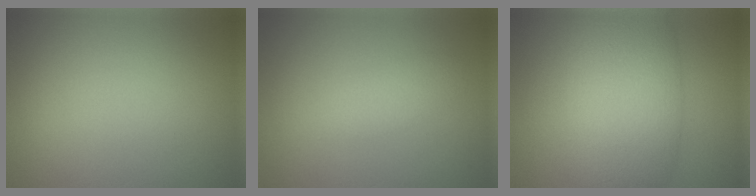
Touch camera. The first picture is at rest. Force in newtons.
{"total": 1.6, "press": 1.6, "slide": 0.0}
{"total": 9.8, "press": 9.8, "slide": 0.4}